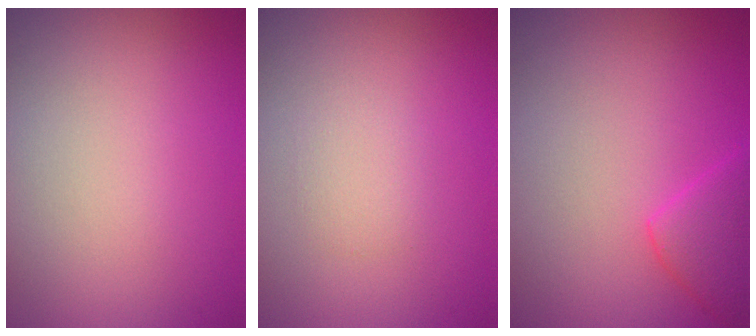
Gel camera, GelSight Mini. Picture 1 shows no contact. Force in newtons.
{"total": 1.2, "press": 1.2, "slide": 0.0}
{"total": 2.8, "press": 2.8, "slide": 0.3}